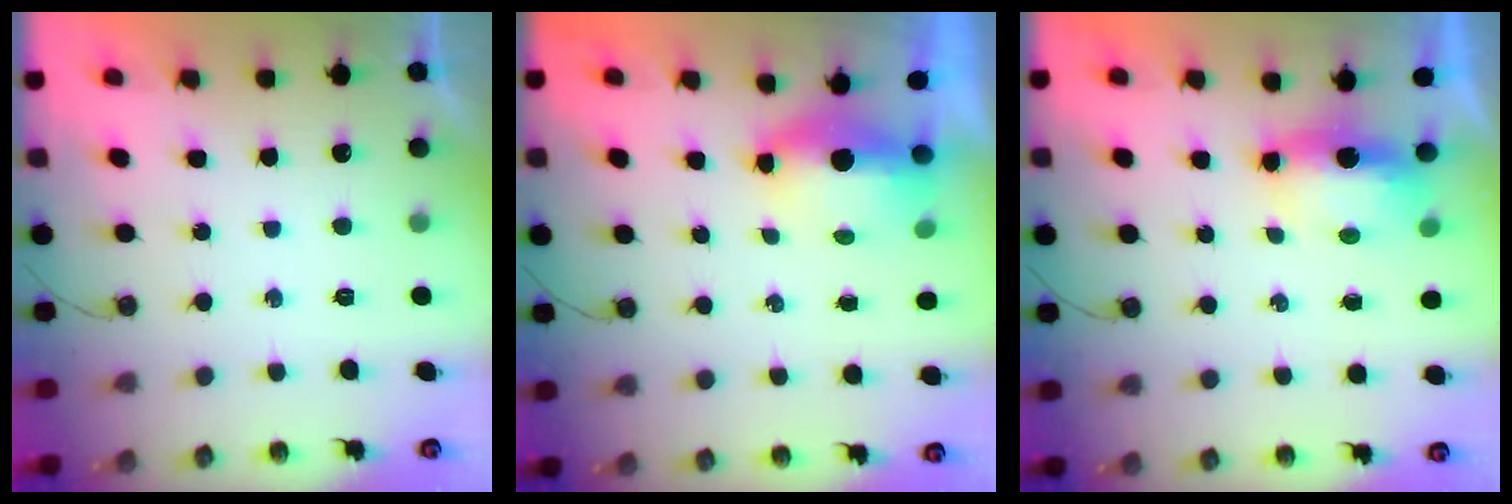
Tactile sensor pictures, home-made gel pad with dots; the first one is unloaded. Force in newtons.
{"total": 14.2, "press": 7.5, "slide": 12.0}
{"total": 12.3, "press": 7.4, "slide": 9.8}